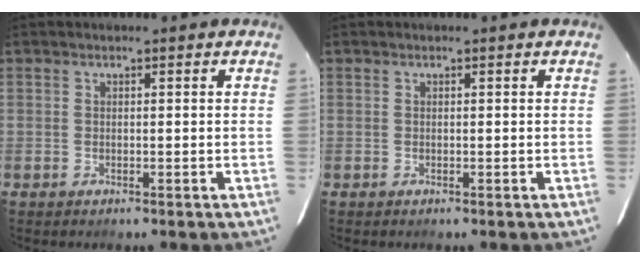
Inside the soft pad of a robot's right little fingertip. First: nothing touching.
{"total": 0.0}